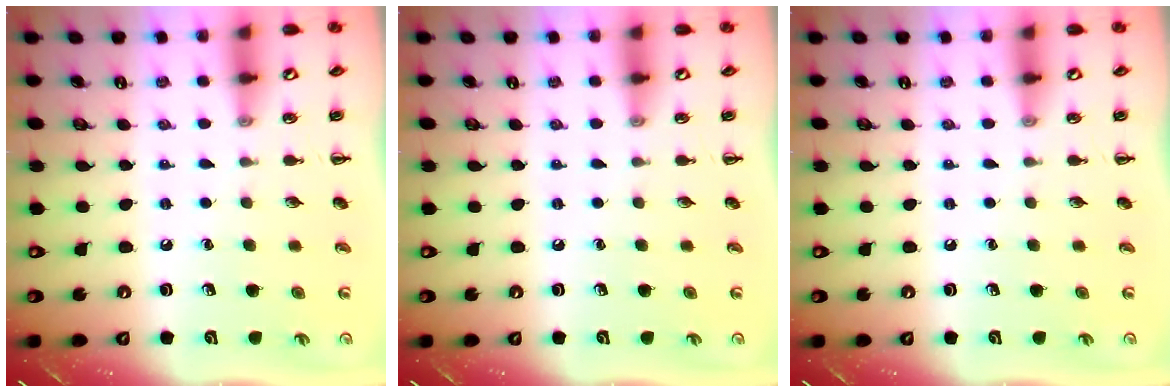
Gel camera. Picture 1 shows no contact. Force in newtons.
{"total": 0.0}
{"total": 0.0}